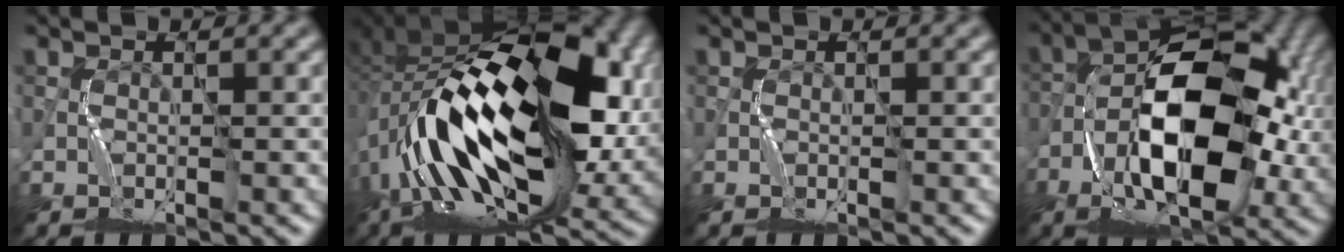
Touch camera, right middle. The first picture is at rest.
{"total": 18.0, "force": [-0.8, 10.0, 15.0], "torque": [-0.289, 0.010, -0.012]}
{"total": 0.0}
{"total": 12.8, "force": [-3.1, 6.7, 10.5], "torque": [-0.177, 0.004, -0.066]}